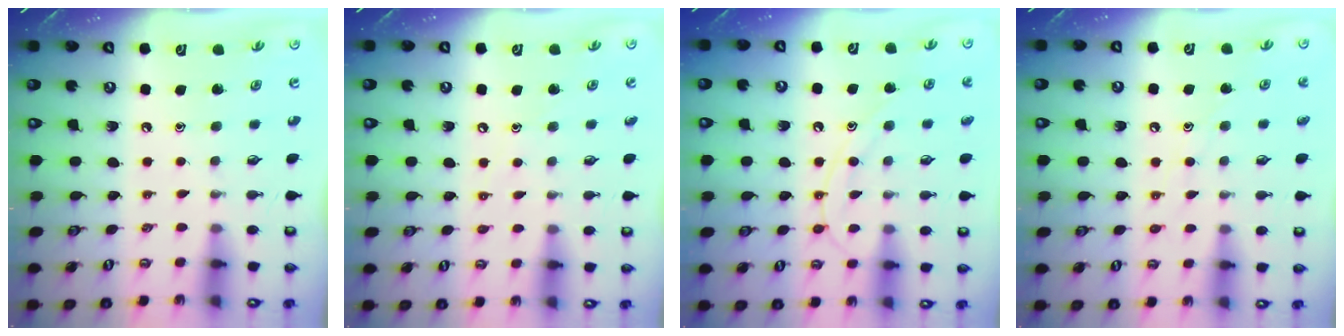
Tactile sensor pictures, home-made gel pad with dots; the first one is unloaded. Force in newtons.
{"total": 5.0, "press": 4.9, "slide": 0.7}
{"total": 11.9, "press": 11.8, "slide": 1.1}
{"total": 7.6, "press": 7.6, "slide": 0.3}